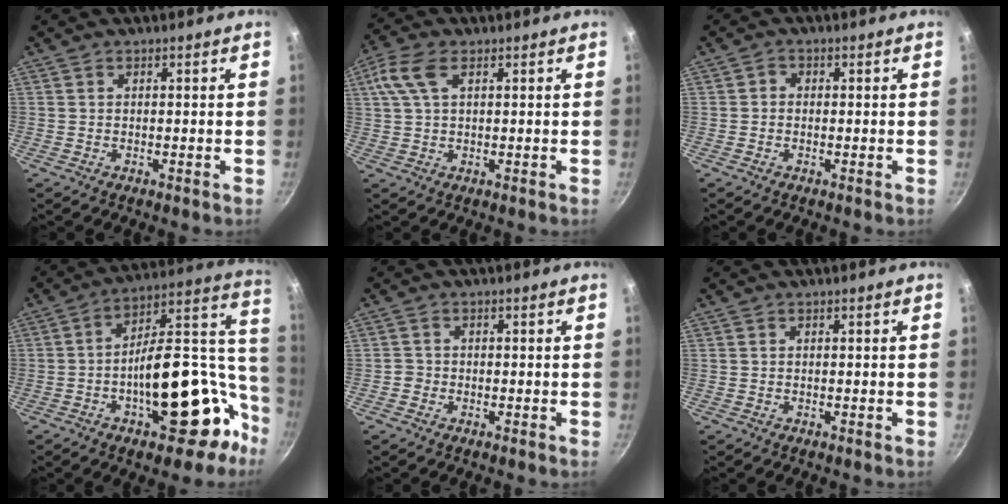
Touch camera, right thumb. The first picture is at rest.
{"total": 6.7, "force": [2.5, 3.5, 5.1], "torque": [-0.108, 0.016, 0.045]}
{"total": 1.4, "force": [-0.1, 1.2, 0.6], "torque": [-0.010, 0.006, -0.006]}
{"total": 27.0, "force": [-8.2, 14.2, 21.4], "torque": [-0.237, 0.073, -0.105]}
{"total": 1.4, "force": [-0.6, 1.2, 0.2], "torque": [0.003, 0.006, -0.013]}
{"total": 0.0}